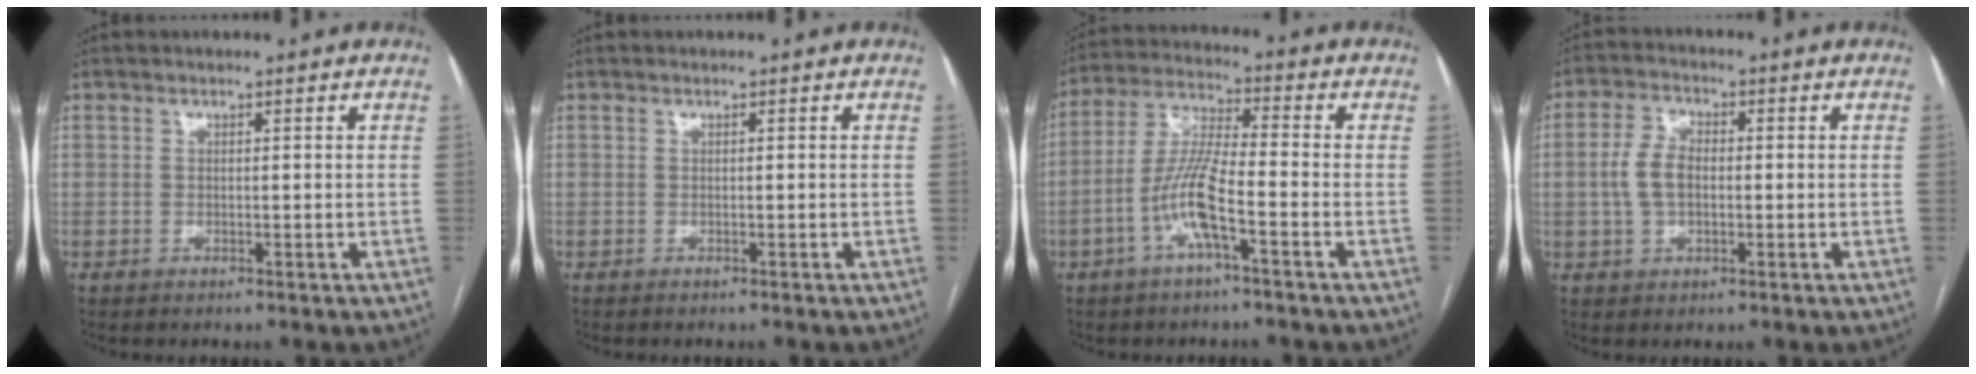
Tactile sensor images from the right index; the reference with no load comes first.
{"total": 0.7, "force": [-0.7, 0.1, 0.3], "torque": [-0.005, -0.002, -0.010]}
{"total": 9.1, "force": [-3.5, 1.1, 8.4], "torque": [-0.177, 0.006, -0.073]}
{"total": 5.7, "force": [-0.2, 3.3, 4.6], "torque": [-0.104, 0.014, -0.005]}